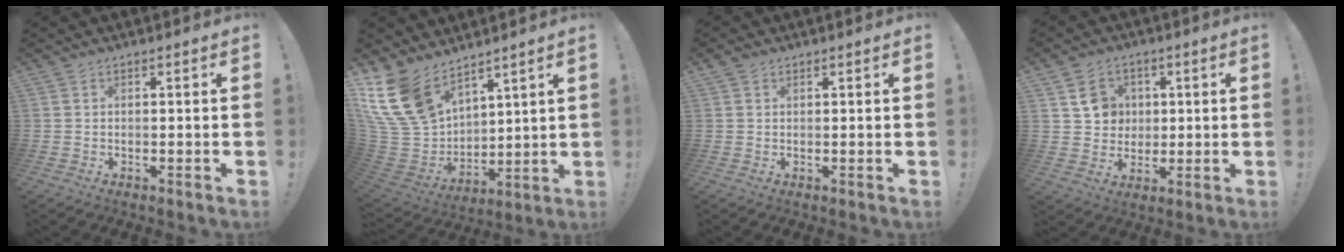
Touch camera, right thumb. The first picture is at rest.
{"total": 18.7, "force": [12.2, 11.2, 8.7], "torque": [-0.188, -0.075, 0.240]}
{"total": 1.3, "force": [1.0, 0.8, 0.3], "torque": [0.003, -0.002, 0.017]}
{"total": 8.7, "force": [3.3, 7.8, 2.2], "torque": [-0.017, -0.018, 0.066]}